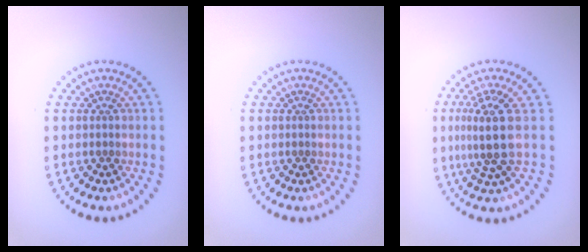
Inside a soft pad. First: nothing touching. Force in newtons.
{"total": 0.0}
{"total": 4.0, "press": 3.1, "slide": 2.5}